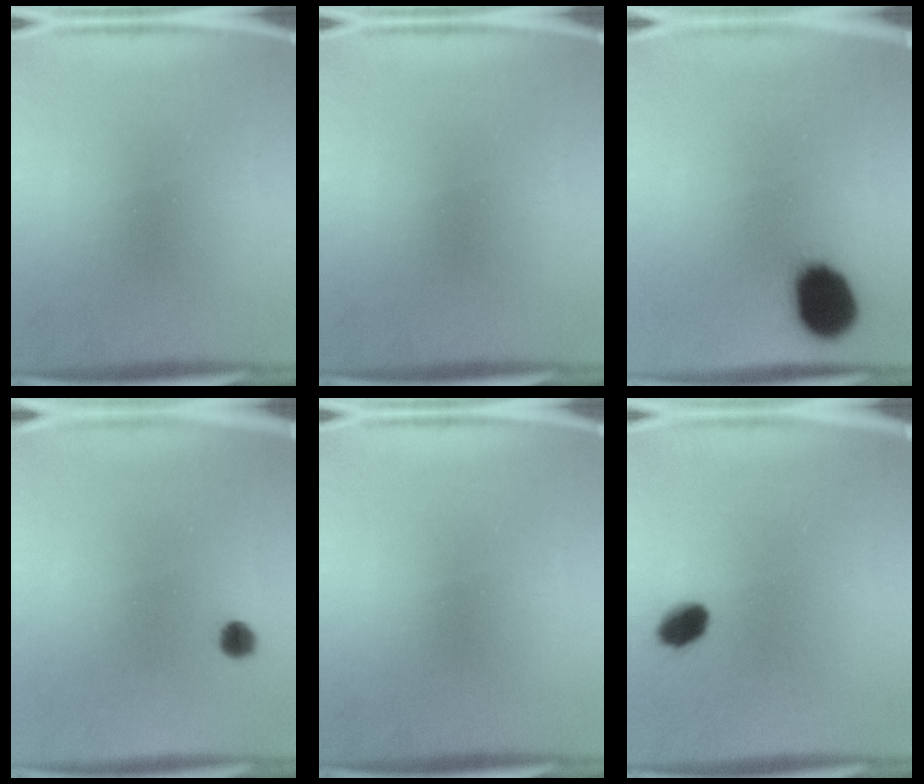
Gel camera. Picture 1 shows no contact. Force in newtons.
{"total": 0.0}
{"total": 14.1}
{"total": 2.3}
{"total": 0.0}
{"total": 4.9}